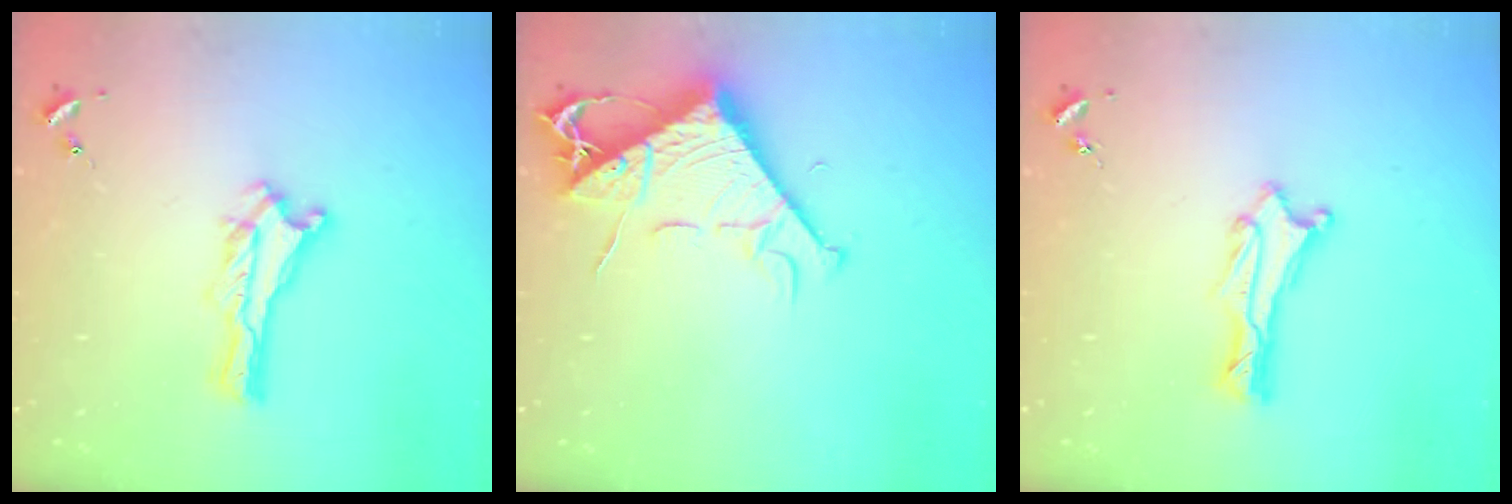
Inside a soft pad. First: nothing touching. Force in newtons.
{"total": 8.9, "press": 8.8, "slide": 1.1}
{"total": 0.9, "press": 0.8, "slide": 0.1}